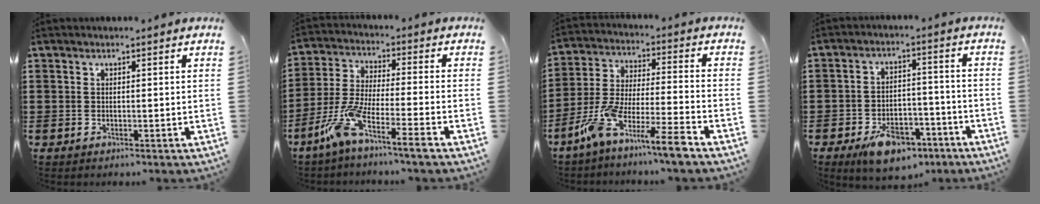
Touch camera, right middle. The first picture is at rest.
{"total": 8.1, "force": [-6.0, 0.1, 5.4], "torque": [-0.136, -0.015, -0.123]}
{"total": 9.8, "force": [-8.1, -0.2, 5.6], "torque": [-0.129, -0.005, -0.166]}
{"total": 7.7, "force": [-5.1, 3.7, 4.4], "torque": [-0.084, 0.016, -0.092]}